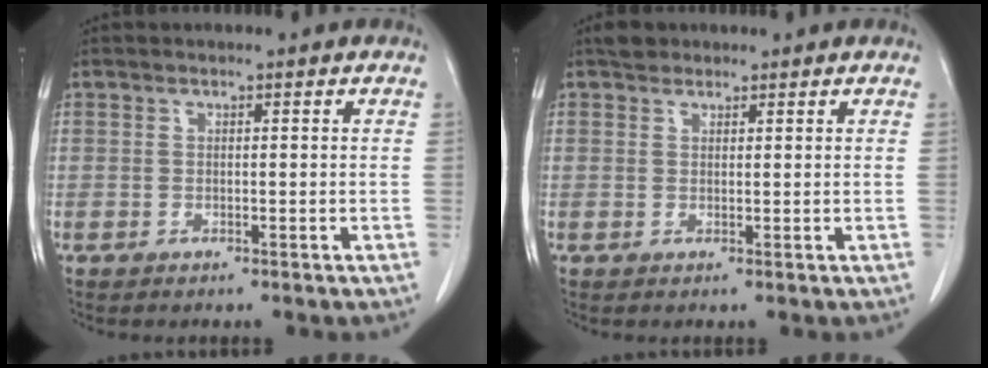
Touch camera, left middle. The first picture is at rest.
{"total": 1.7, "force": [1.4, 0.9, 0.3], "torque": [-0.007, 0.009, 0.022]}